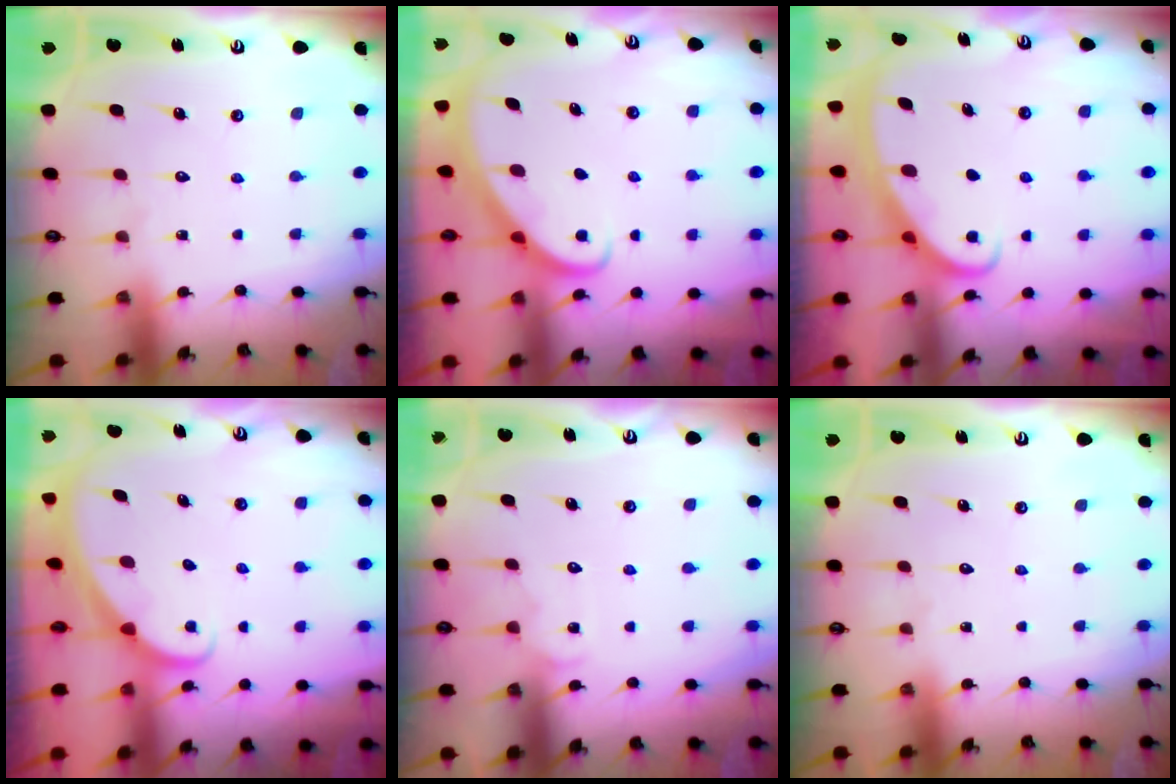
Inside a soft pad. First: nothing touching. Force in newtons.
{"total": 2.8, "press": 2.8, "slide": 0.2}
{"total": 2.7, "press": 2.7, "slide": 0.4}
{"total": 1.5, "press": 1.5, "slide": 0.0}
{"total": 6.1, "press": 6.0, "slide": 0.6}
{"total": 0.0}